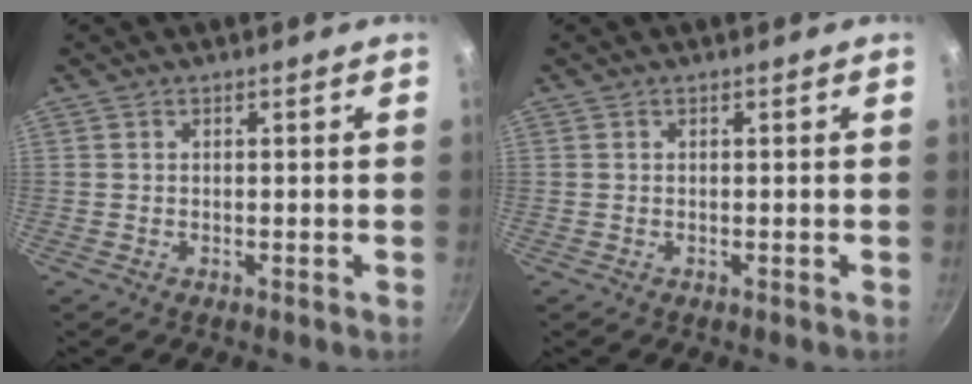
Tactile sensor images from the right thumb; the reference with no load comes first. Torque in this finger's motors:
{"motor_torque": [-0.06, 0.04, 0.00, 0.04, 0.02]}